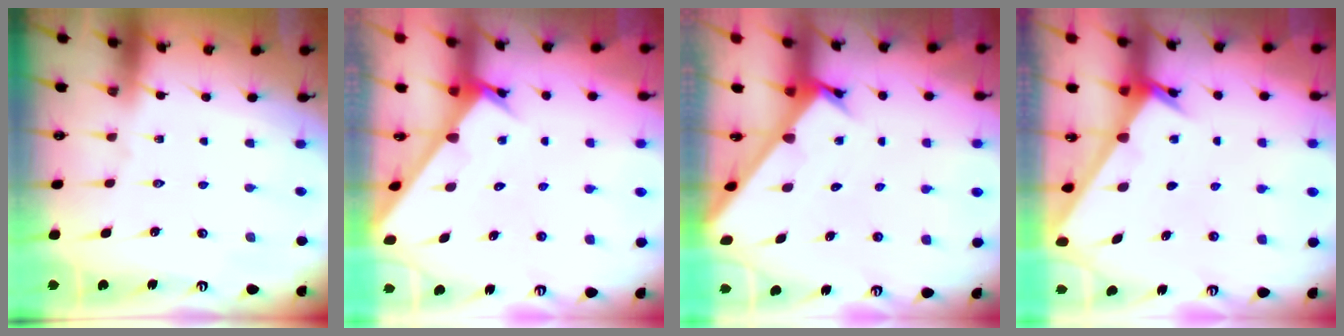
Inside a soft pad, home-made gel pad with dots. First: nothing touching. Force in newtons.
{"total": 2.8, "press": 2.8, "slide": 0.1}
{"total": 2.4, "press": 2.4, "slide": 0.2}
{"total": 2.2, "press": 2.1, "slide": 0.3}